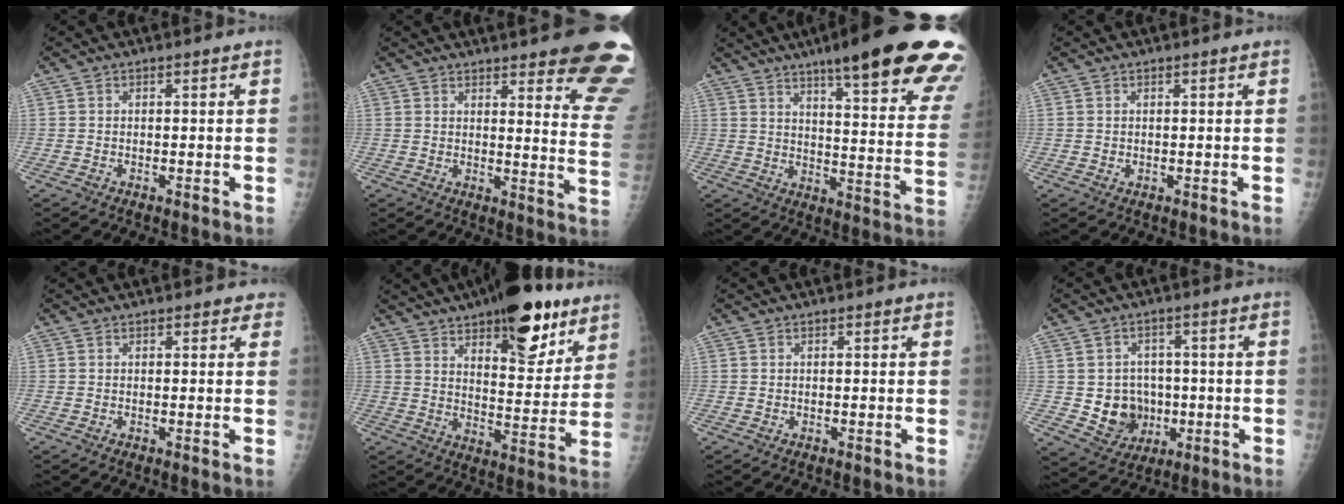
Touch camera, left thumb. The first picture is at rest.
{"total": 18.7, "force": [14.2, 3.7, 11.6], "torque": [-0.116, -0.097, 0.153]}
{"total": 27.3, "force": [18.3, 4.4, 19.8], "torque": [-0.218, -0.073, 0.237]}
{"total": 0.5, "force": [0.3, 0.4, 0.1], "torque": [0.004, -0.001, 0.003]}
{"total": 1.8, "force": [1.4, 1.1, 0.4], "torque": [0.021, -0.002, 0.007]}
{"total": 20.1, "force": [12.3, 7.9, 13.9], "torque": [-0.155, -0.057, 0.183]}
{"total": 0.0}
{"total": 9.0, "force": [-0.9, 8.0, 3.9], "torque": [-0.021, 0.004, 0.000]}